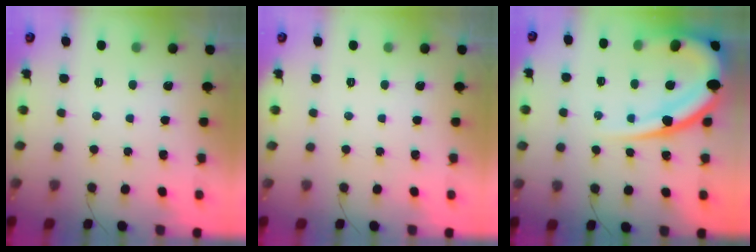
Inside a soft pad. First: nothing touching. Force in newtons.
{"total": 0.0}
{"total": 20.0, "press": 19.9, "slide": 1.9}